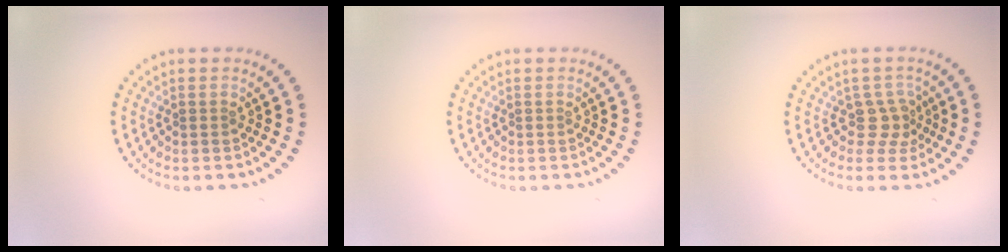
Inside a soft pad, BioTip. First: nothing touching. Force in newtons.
{"total": 0.0}
{"total": 2.3, "press": 1.7, "slide": 1.6}